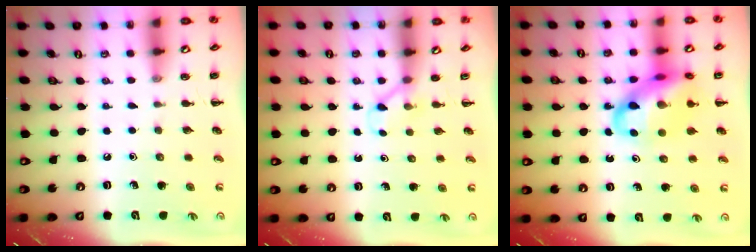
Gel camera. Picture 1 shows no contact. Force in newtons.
{"total": 2.8, "press": 2.6, "slide": 1.0}
{"total": 17.0, "press": 16.6, "slide": 3.6}